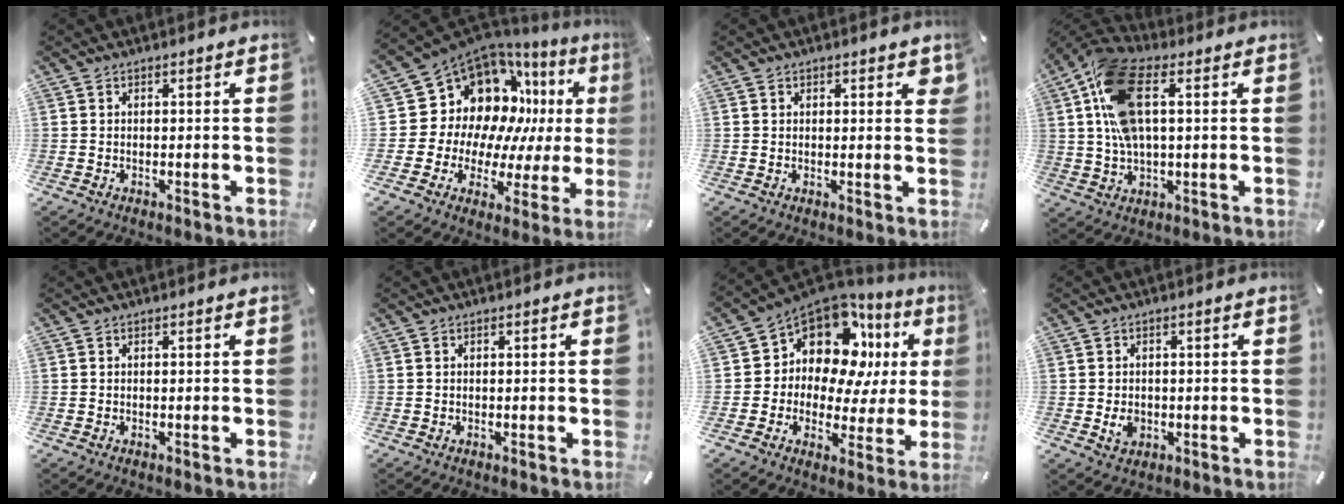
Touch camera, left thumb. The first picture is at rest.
{"total": 16.1, "force": [8.1, 11.8, 7.4], "torque": [-0.112, -0.098, 0.159]}
{"total": 1.7, "force": [0.9, 1.0, 1.0], "torque": [-0.005, -0.003, 0.013]}
{"total": 14.8, "force": [3.6, 7.4, 12.3], "torque": [-0.263, 0.001, 0.069]}
{"total": 0.0}
{"total": 0.0}
{"total": 13.2, "force": [6.2, 9.5, 6.9], "torque": [-0.120, -0.062, 0.109]}
{"total": 3.3, "force": [-0.5, 2.8, 1.7], "torque": [-0.027, -0.001, -0.012]}